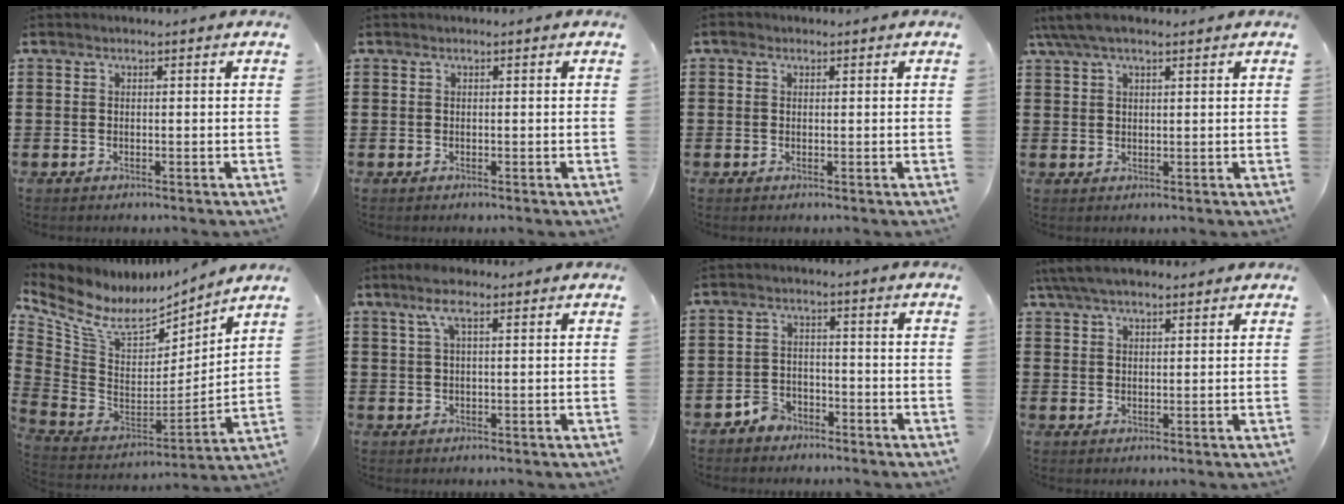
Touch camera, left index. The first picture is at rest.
{"total": 0.0}
{"total": 0.9, "force": [0.1, 0.8, 0.4], "torque": [-0.009, 0.008, 0.001]}
{"total": 4.3, "force": [2.8, 1.5, 2.8], "torque": [-0.062, 0.007, 0.053]}
{"total": 9.3, "force": [6.9, 4.3, 4.5], "torque": [-0.125, -0.053, 0.124]}
{"total": 4.8, "force": [2.4, 1.4, 3.9], "torque": [-0.083, 0.006, 0.042]}
{"total": 3.6, "force": [-3.1, 1.7, 0.5], "torque": [-0.014, 0.009, -0.062]}
{"total": 4.6, "force": [3.8, 1.3, 2.4], "torque": [-0.056, 0.000, 0.071]}